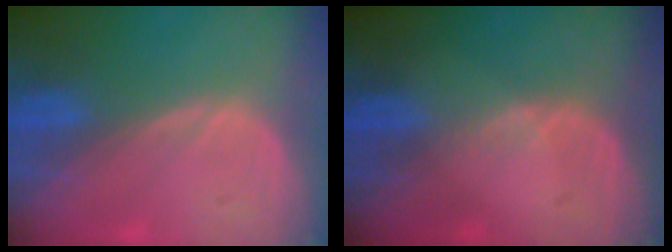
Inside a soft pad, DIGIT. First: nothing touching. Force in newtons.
{"total": 1.1, "press": 0.8, "slide": 0.8}